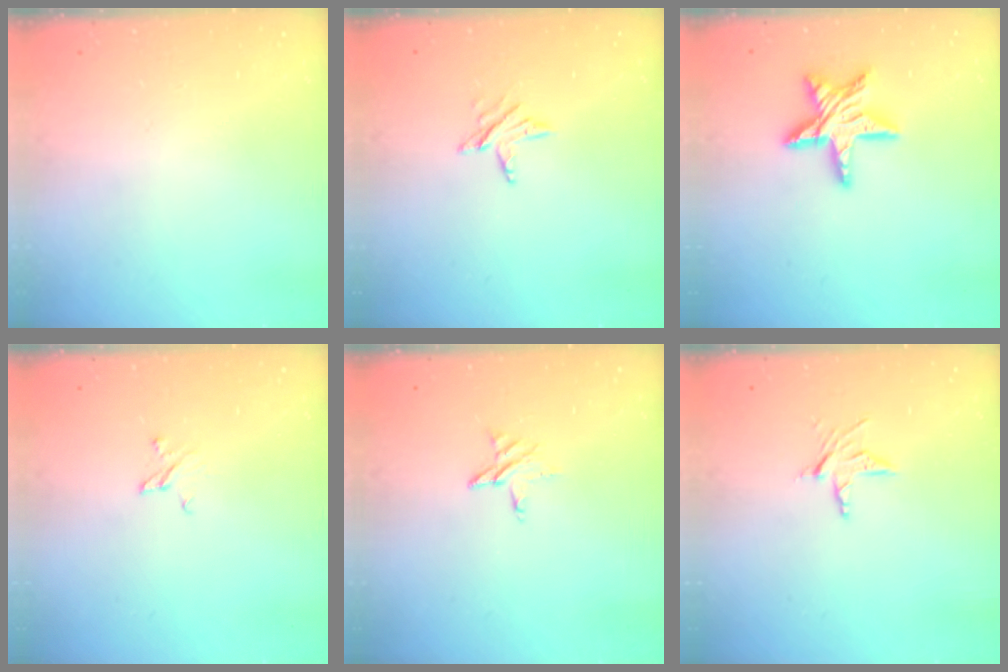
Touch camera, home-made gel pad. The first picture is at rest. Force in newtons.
{"total": 3.9, "press": 3.8, "slide": 0.5}
{"total": 13.6, "press": 13.6, "slide": 1.0}
{"total": 2.4, "press": 2.4, "slide": 0.2}
{"total": 4.7, "press": 4.7, "slide": 0.5}
{"total": 4.8, "press": 4.7, "slide": 0.3}